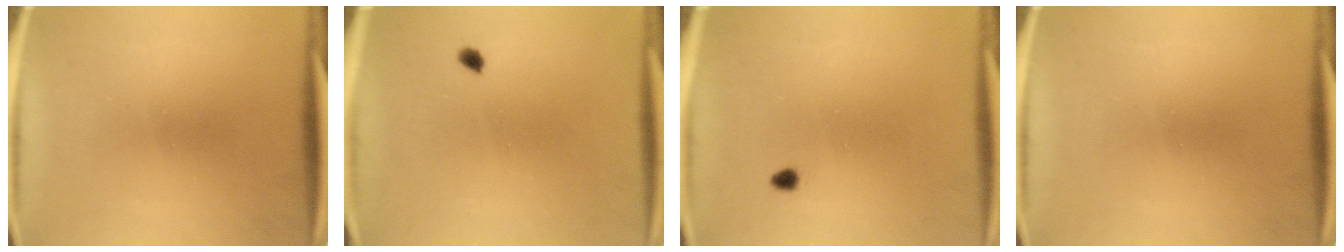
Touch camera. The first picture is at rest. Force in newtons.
{"total": 1.1}
{"total": 1.0}
{"total": 0.0}